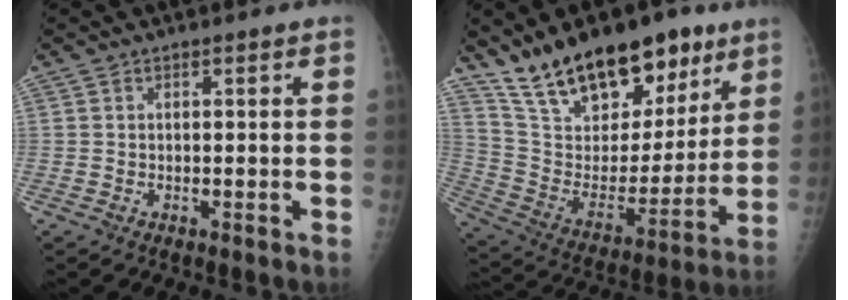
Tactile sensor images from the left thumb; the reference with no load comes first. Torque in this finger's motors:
{"motor_torque": [0.52, 0.52, 1.32, -1.44, 0.11]}